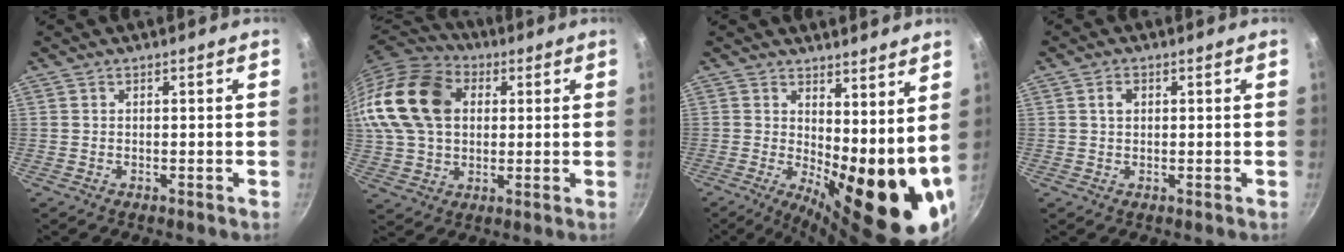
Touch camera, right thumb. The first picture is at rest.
{"total": 21.0, "force": [4.6, 15.2, 13.7], "torque": [-0.258, 0.020, 0.077]}
{"total": 17.3, "force": [2.8, 6.8, 15.7], "torque": [-0.182, -0.037, 0.050]}
{"total": 2.0, "force": [0.6, 1.4, 1.3], "torque": [-0.017, 0.004, 0.008]}